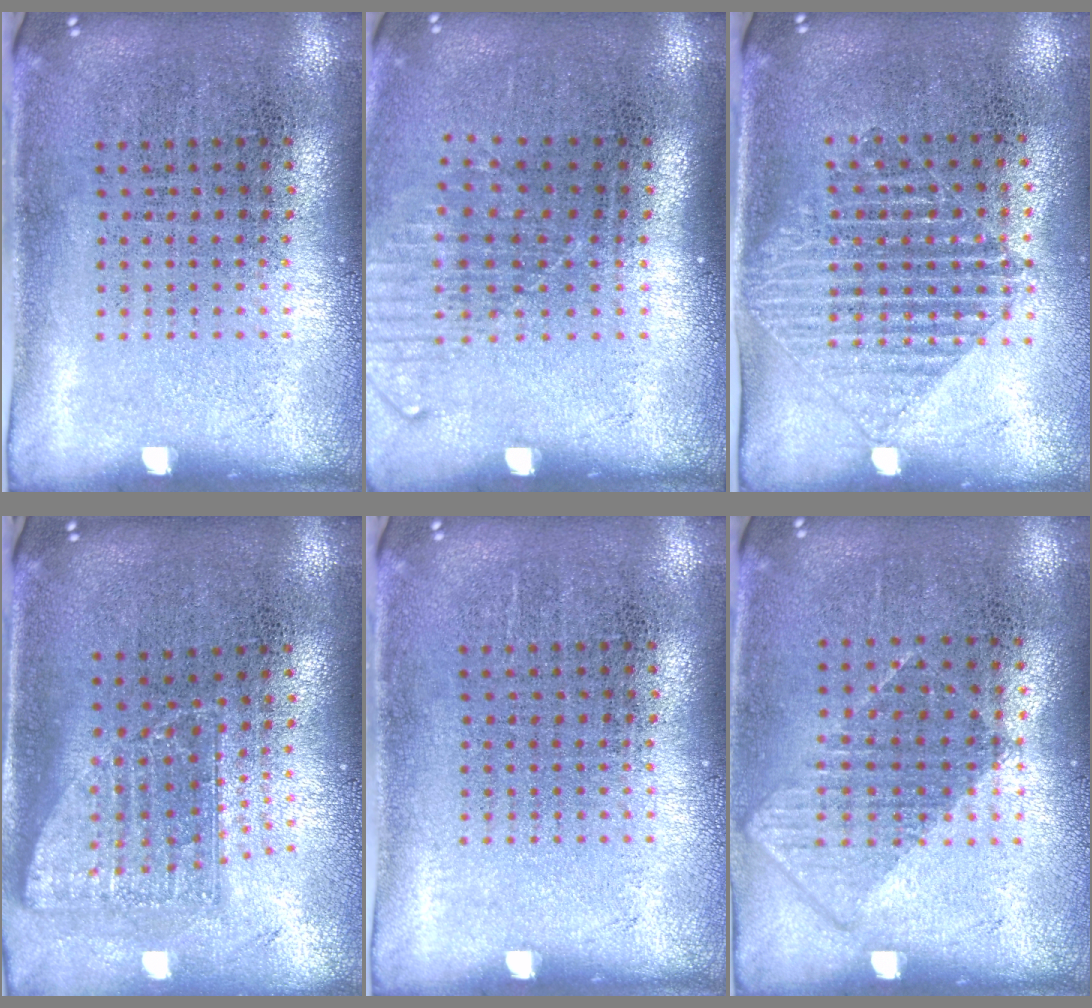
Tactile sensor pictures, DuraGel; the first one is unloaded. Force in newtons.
{"total": 1.3, "press": 1.1, "slide": 0.8}
{"total": 1.3, "press": 1.1, "slide": 0.6}
{"total": 1.7, "press": 1.2, "slide": 1.2}
{"total": 0.0}
{"total": 0.8, "press": 0.7, "slide": 0.4}